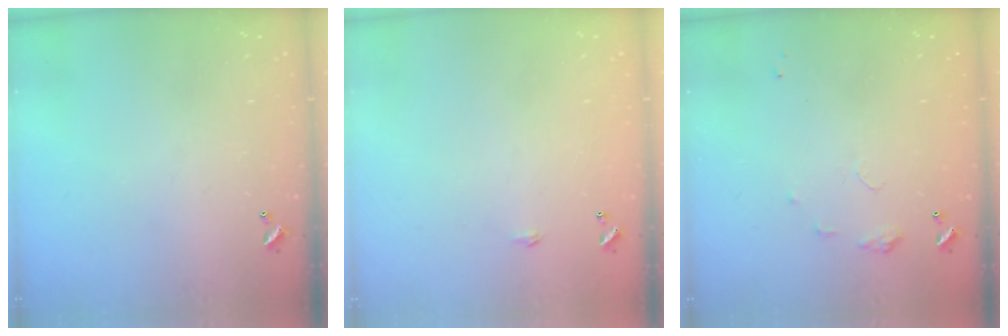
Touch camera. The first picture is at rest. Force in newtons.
{"total": 0.6, "press": 0.6, "slide": 0.2}
{"total": 4.5, "press": 4.4, "slide": 0.5}